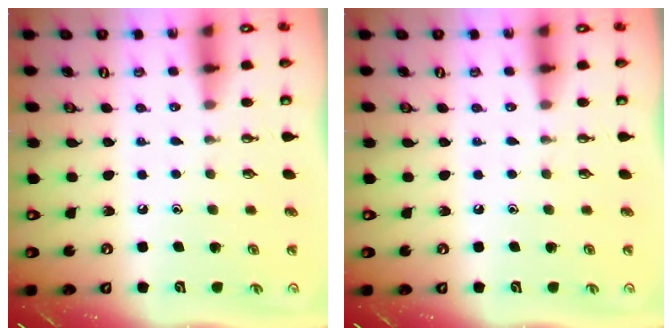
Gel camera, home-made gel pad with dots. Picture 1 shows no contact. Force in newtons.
{"total": 0.0}